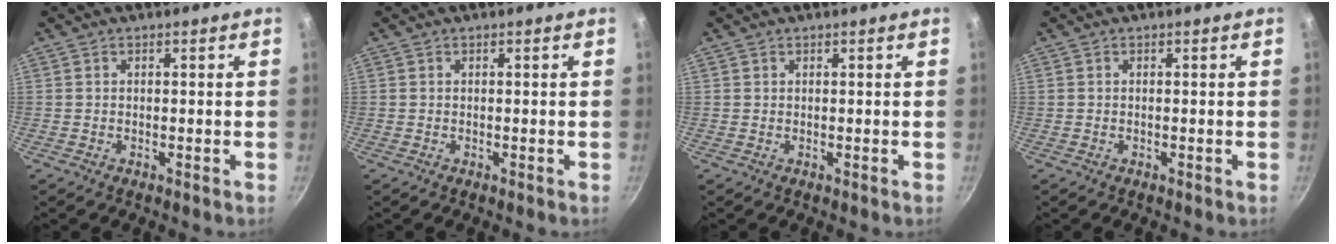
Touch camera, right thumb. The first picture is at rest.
{"total": 0.0}
{"total": 0.0}
{"total": 0.0}